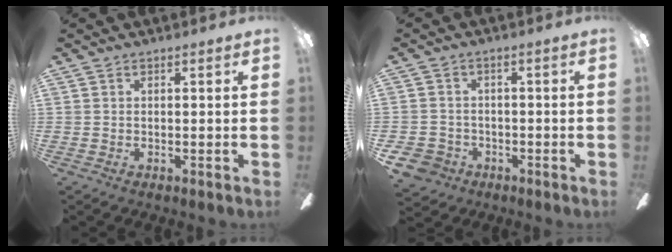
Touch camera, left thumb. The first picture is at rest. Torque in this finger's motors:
{"motor_torque": [0.15, 0.12, 0.00, -0.18, 0.00]}